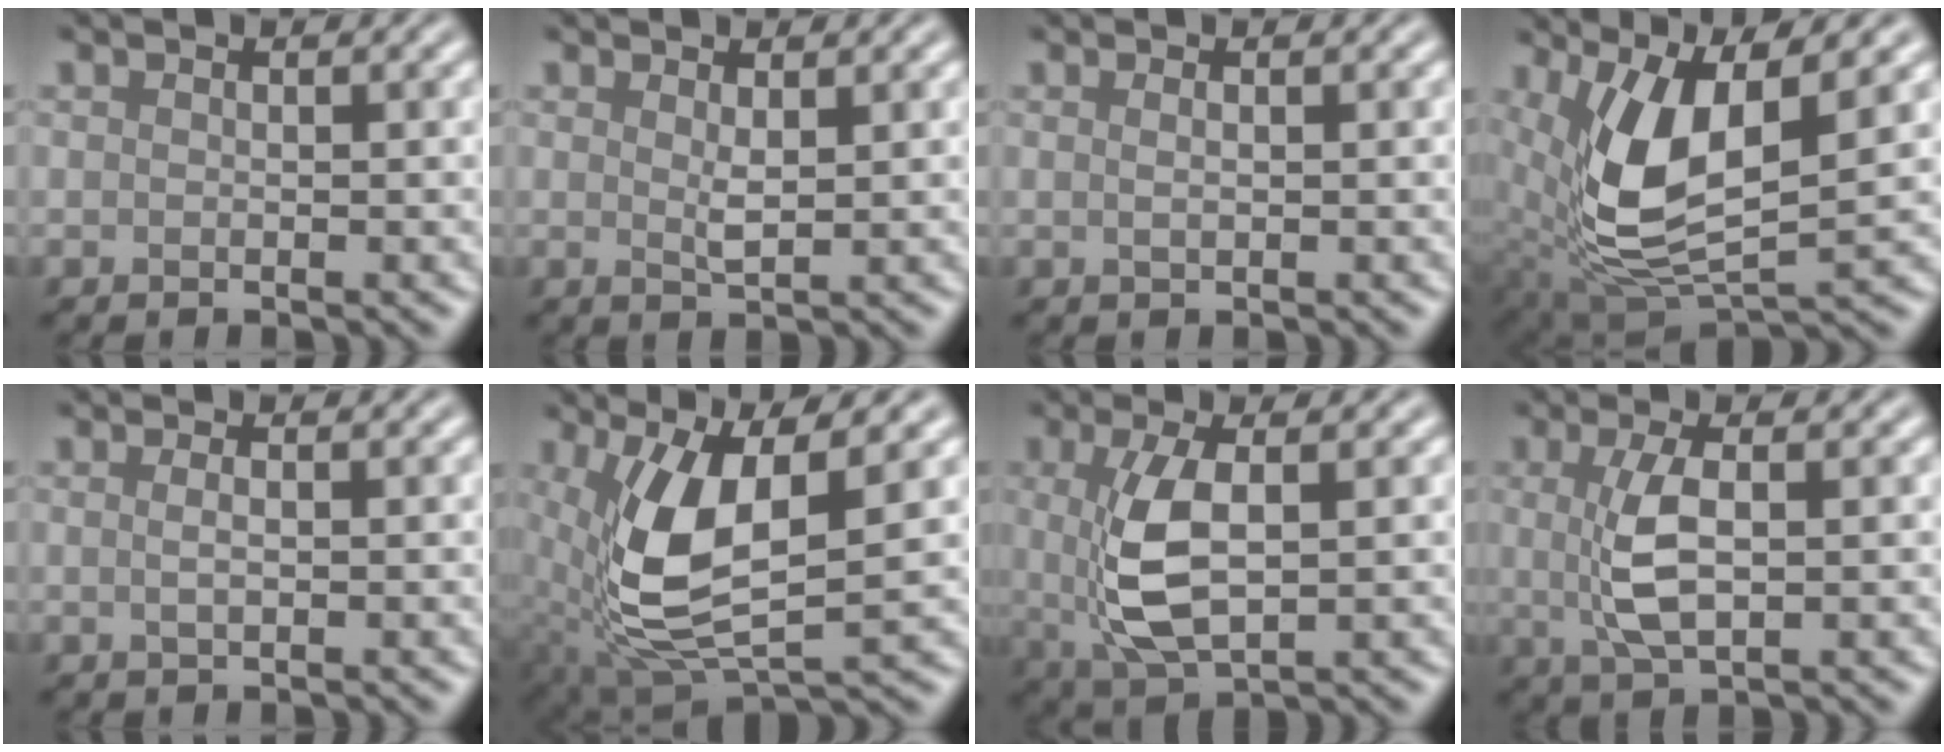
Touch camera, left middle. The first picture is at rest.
{"total": 1.0, "force": [0.4, 0.0, 0.9], "torque": [-0.024, -0.006, 0.012]}
{"total": 0.9, "force": [0.3, 0.4, 0.8], "torque": [-0.008, -0.003, -0.001]}
{"total": 8.9, "force": [1.7, 3.7, 7.9], "torque": [-0.179, -0.014, 0.038]}
{"total": 1.0, "force": [0.0, 0.4, 1.0], "torque": [-0.016, -0.004, -0.003]}
{"total": 9.5, "force": [0.8, 4.0, 8.6], "torque": [-0.201, -0.019, 0.024]}
{"total": 5.5, "force": [0.2, 2.1, 5.0], "torque": [-0.117, -0.009, 0.012]}
{"total": 3.6, "force": [0.2, 1.0, 3.4], "torque": [-0.080, -0.002, 0.011]}